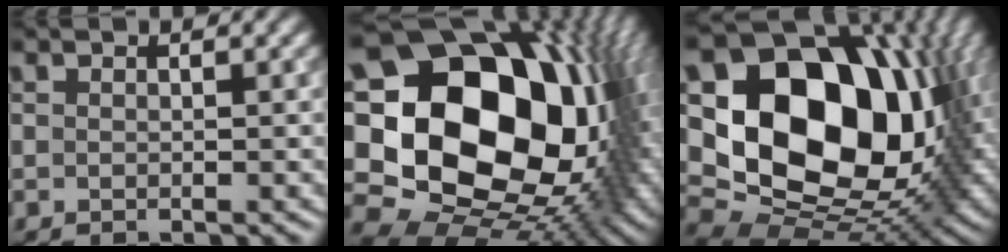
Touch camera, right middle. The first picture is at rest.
{"total": 25.0, "force": [2.5, 19.6, 15.3], "torque": [-0.302, 0.004, 0.029]}
{"total": 20.8, "force": [4.0, 15.6, 13.1], "torque": [-0.254, 0.002, 0.099]}